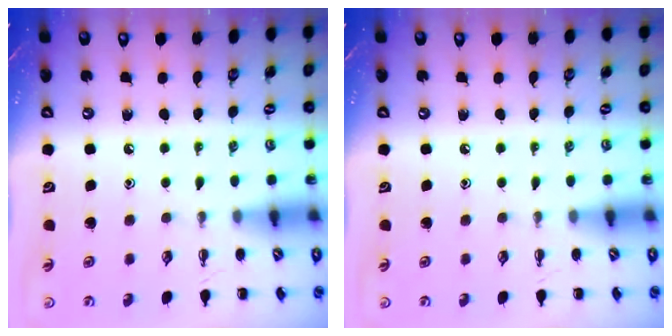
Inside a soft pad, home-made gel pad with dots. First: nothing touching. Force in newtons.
{"total": 0.0}